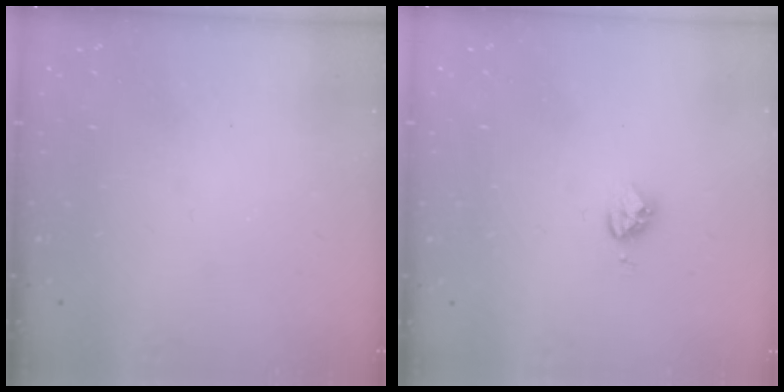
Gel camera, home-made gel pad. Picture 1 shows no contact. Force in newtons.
{"total": 3.9, "press": 3.8, "slide": 0.4}